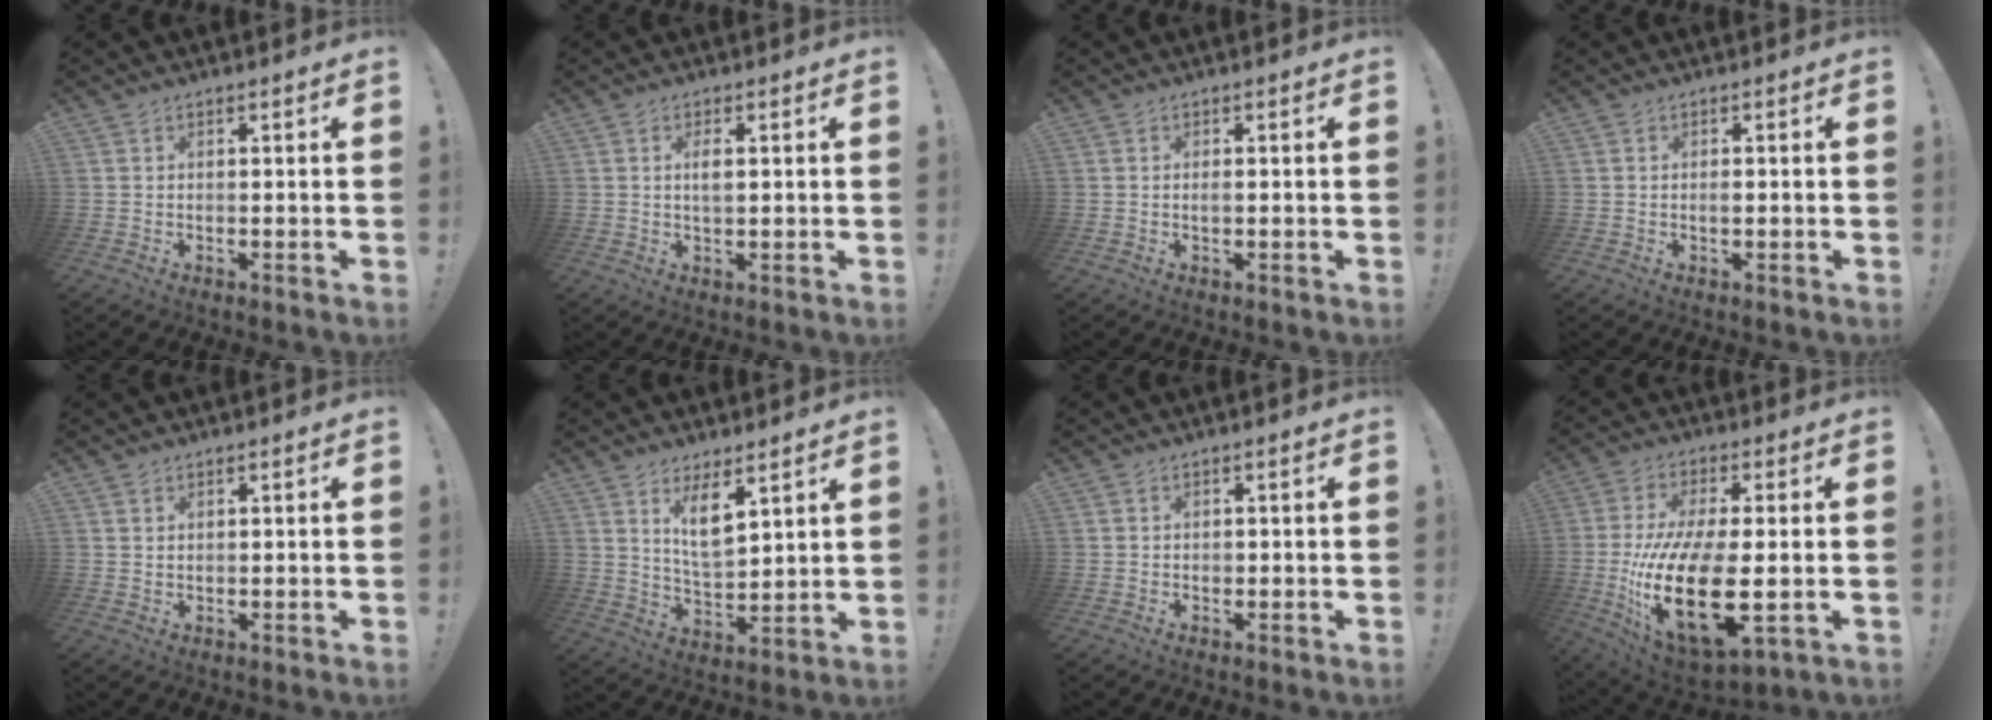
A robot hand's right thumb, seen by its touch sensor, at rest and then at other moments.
{"total": 3.0, "force": [0.6, 1.1, 2.7], "torque": [-0.048, -0.006, 0.003]}
{"total": 0.8, "force": [-0.3, 0.3, 0.7], "torque": [-0.011, 0.000, -0.007]}
{"total": 0.9, "force": [-0.4, 0.3, 0.8], "torque": [-0.010, 0.001, -0.009]}
{"total": 1.2, "force": [1.0, 0.7, 0.3], "torque": [0.001, -0.003, 0.018]}
{"total": 9.8, "force": [6.0, 4.8, 6.0], "torque": [-0.088, -0.038, 0.113]}
{"total": 0.8, "force": [-0.2, 0.8, 0.2], "torque": [-0.007, 0.005, -0.004]}
{"total": 25.0, "force": [-3.2, 10.9, 22.2], "torque": [-0.424, -0.017, -0.045]}